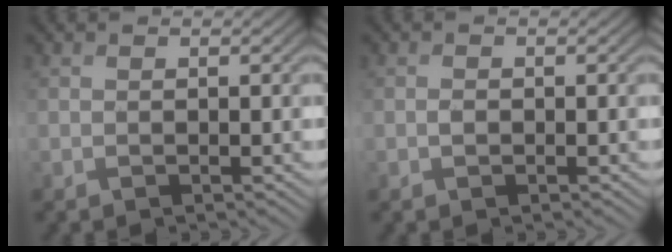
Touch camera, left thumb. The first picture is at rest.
{"total": 0.8, "force": [-0.5, 0.6, 0.3], "torque": [-0.005, -0.003, -0.009]}